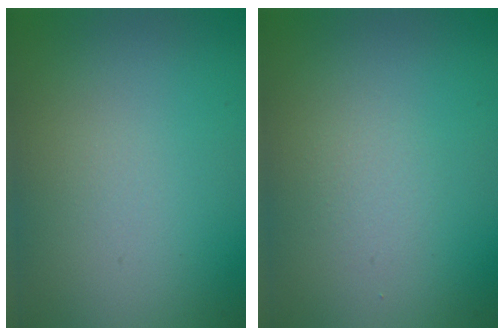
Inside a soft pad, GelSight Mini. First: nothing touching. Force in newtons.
{"total": 0.9, "press": 0.9, "slide": 0.1}